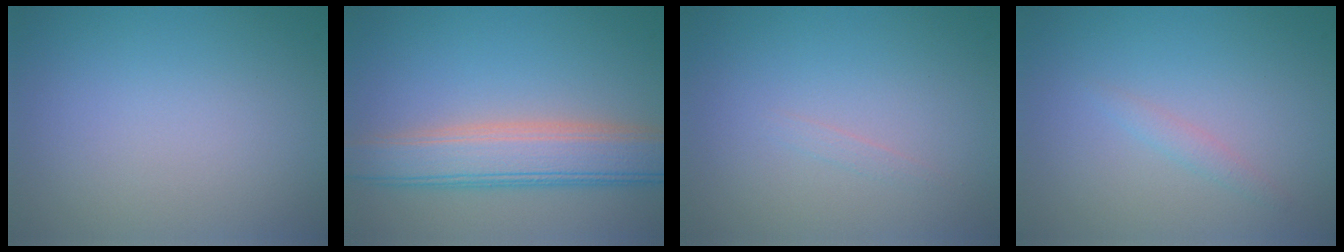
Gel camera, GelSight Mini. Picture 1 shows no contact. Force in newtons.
{"total": 6.4, "press": 6.4, "slide": 0.3}
{"total": 0.5, "press": 0.5, "slide": 0.1}
{"total": 0.9, "press": 0.8, "slide": 0.0}